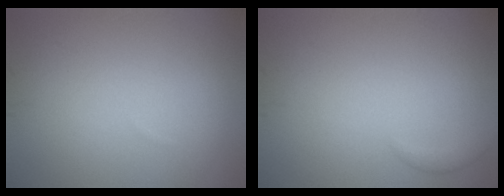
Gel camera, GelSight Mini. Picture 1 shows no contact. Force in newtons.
{"total": 1.1, "press": 1.1, "slide": 0.1}